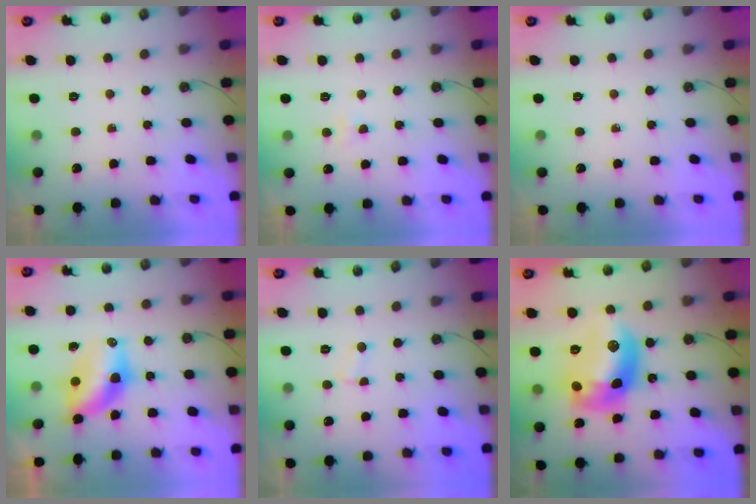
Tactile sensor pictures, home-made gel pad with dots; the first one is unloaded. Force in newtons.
{"total": 2.4, "press": 2.3, "slide": 0.6}
{"total": 0.0}
{"total": 7.6, "press": 7.6, "slide": 0.6}
{"total": 2.3, "press": 2.3, "slide": 0.2}
{"total": 16.1, "press": 16.0, "slide": 1.0}